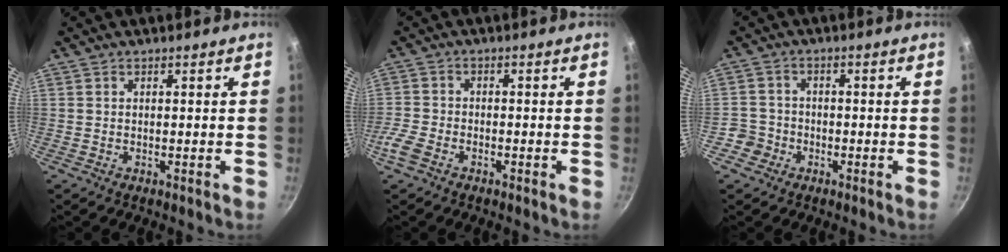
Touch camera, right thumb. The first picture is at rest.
{"total": 4.7, "force": [-2.9, 2.7, 2.6], "torque": [-0.066, 0.015, -0.066]}
{"total": 4.0, "force": [-2.1, 3.4, 0.4], "torque": [0.012, 0.027, -0.041]}